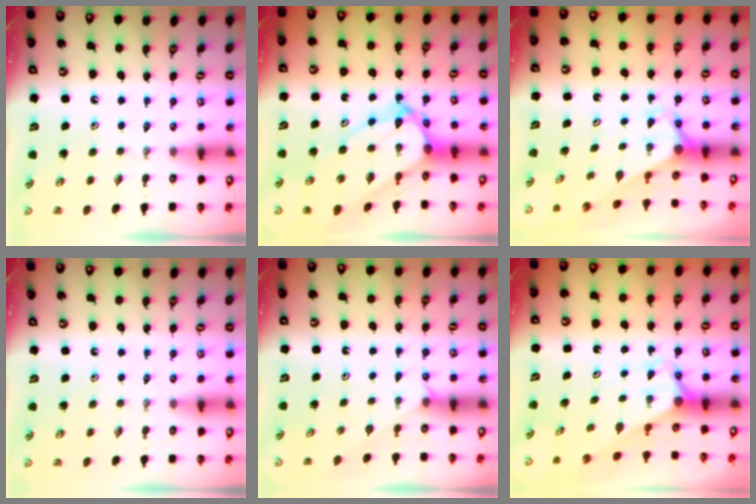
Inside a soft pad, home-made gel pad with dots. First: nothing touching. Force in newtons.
{"total": 10.3, "press": 10.2, "slide": 1.0}
{"total": 2.8, "press": 2.8, "slide": 0.0}
{"total": 0.0}
{"total": 1.8, "press": 1.7, "slide": 0.4}
{"total": 2.9, "press": 2.9, "slide": 0.0}